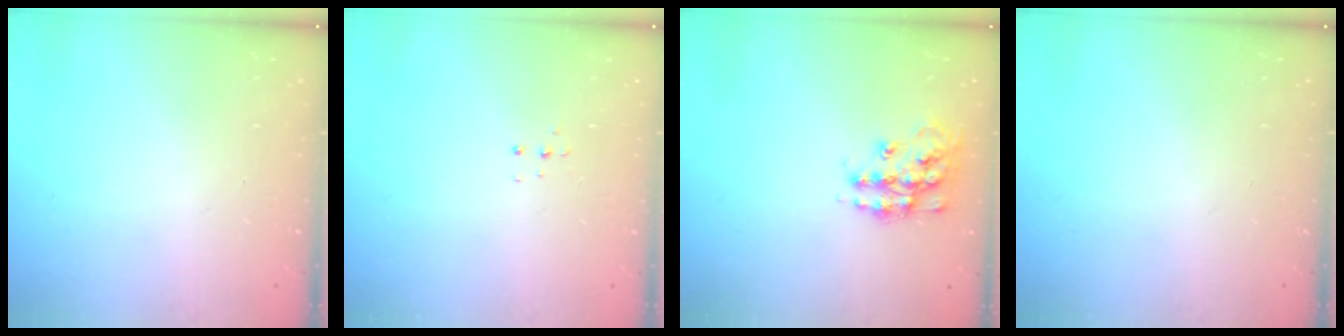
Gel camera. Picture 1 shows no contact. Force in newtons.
{"total": 3.4, "press": 3.3, "slide": 0.8}
{"total": 13.7, "press": 13.7, "slide": 0.6}
{"total": 0.0}